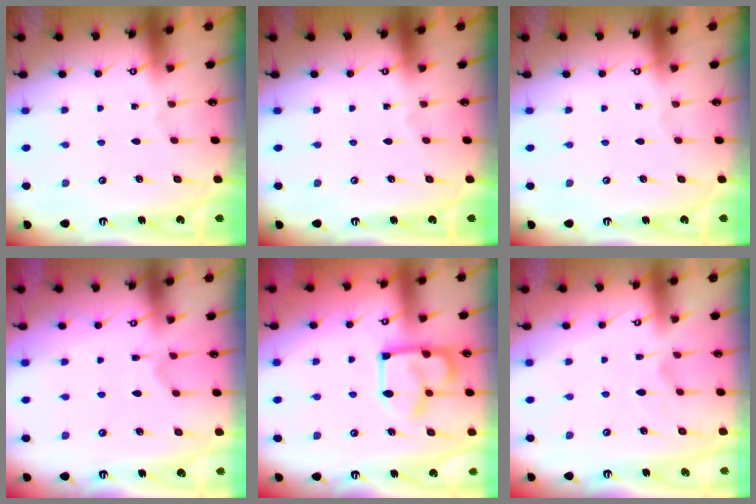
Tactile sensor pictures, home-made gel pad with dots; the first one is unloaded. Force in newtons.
{"total": 0.0}
{"total": 0.0}
{"total": 2.3, "press": 1.9, "slide": 1.3}
{"total": 12.1, "press": 12.1, "slide": 1.1}
{"total": 1.3, "press": 0.6, "slide": 1.2}